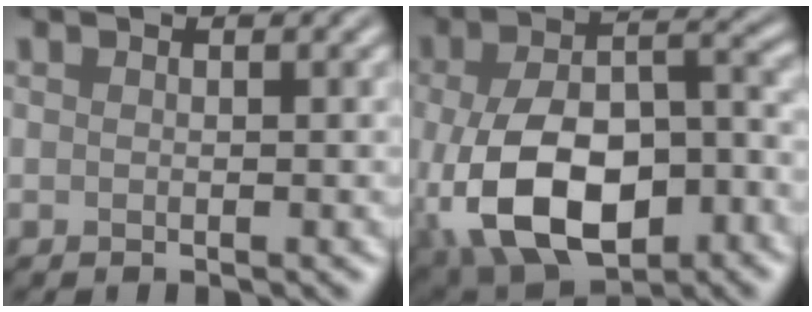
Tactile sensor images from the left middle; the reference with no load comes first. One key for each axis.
{"total": 13.9, "fx": -4.6, "fy": 7.5, "fz": 10.8, "tx": -0.212, "ty": -0.022, "tz": -0.079}